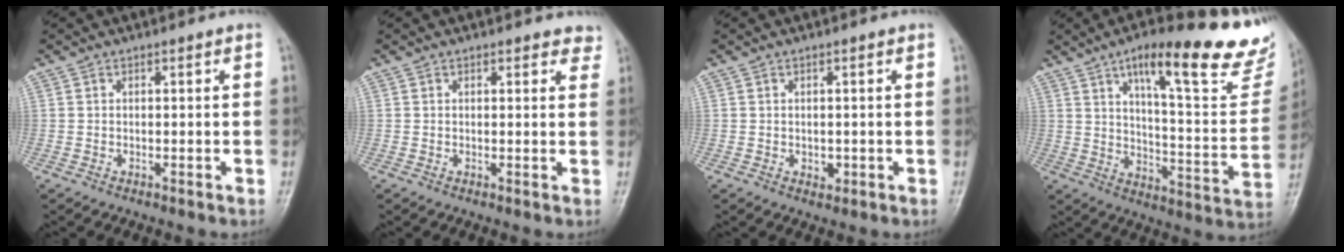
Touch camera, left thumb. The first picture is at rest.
{"total": 2.8, "force": [2.4, 1.4, 0.8], "torque": [0.020, -0.008, 0.014]}
{"total": 1.6, "force": [-0.2, 1.2, 1.0], "torque": [-0.009, -0.001, 0.001]}
{"total": 25.0, "force": [17.5, 5.8, 16.8], "torque": [-0.194, -0.071, 0.242]}